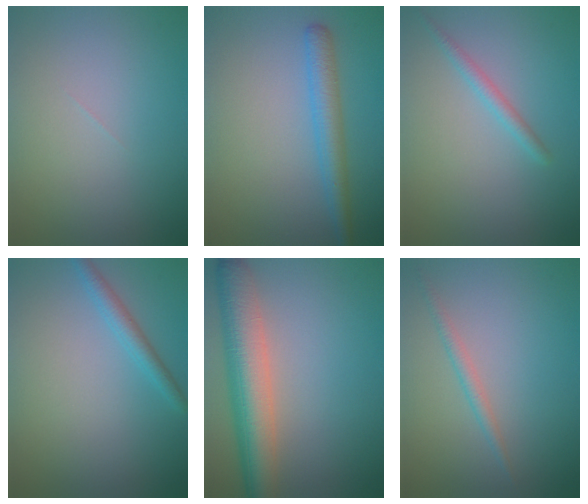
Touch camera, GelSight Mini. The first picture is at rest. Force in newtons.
{"total": 3.2, "press": 3.2, "slide": 0.1}
{"total": 1.5, "press": 1.5, "slide": 0.0}
{"total": 1.9, "press": 1.9, "slide": 0.1}
{"total": 7.5, "press": 7.5, "slide": 0.4}
{"total": 1.3, "press": 1.3, "slide": 0.0}